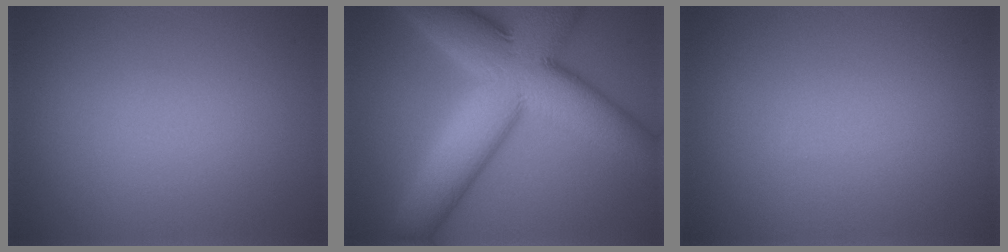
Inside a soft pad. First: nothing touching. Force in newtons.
{"total": 13.6, "press": 13.6, "slide": 0.1}
{"total": 0.0}